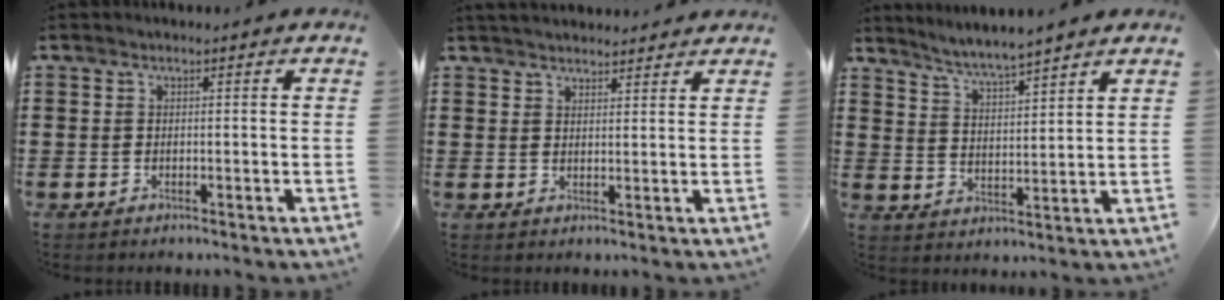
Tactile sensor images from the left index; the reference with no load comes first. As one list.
[{"total": 2.5, "force": [2.5, 0.3, 0.1], "torque": [-0.008, -0.001, 0.048]}, {"total": 4.4, "force": [4.2, -0.7, 1.0], "torque": [-0.038, -0.026, 0.071]}]